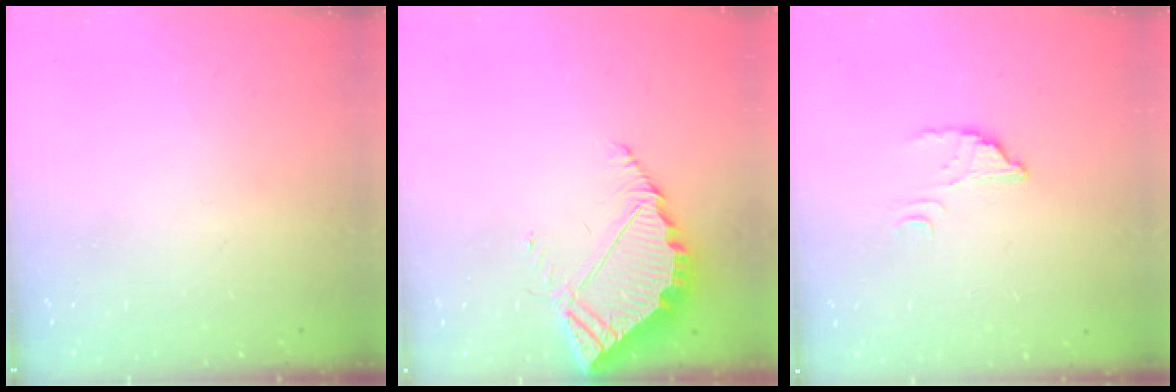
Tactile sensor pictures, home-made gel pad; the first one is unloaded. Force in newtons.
{"total": 5.9, "press": 5.9, "slide": 0.4}
{"total": 2.4, "press": 2.4, "slide": 0.1}